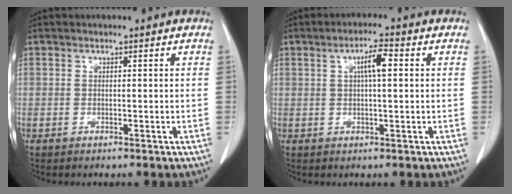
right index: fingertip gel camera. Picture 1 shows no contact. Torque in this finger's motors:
{"motor_torque": [0.19, 0.00, 0.09, 0.05]}